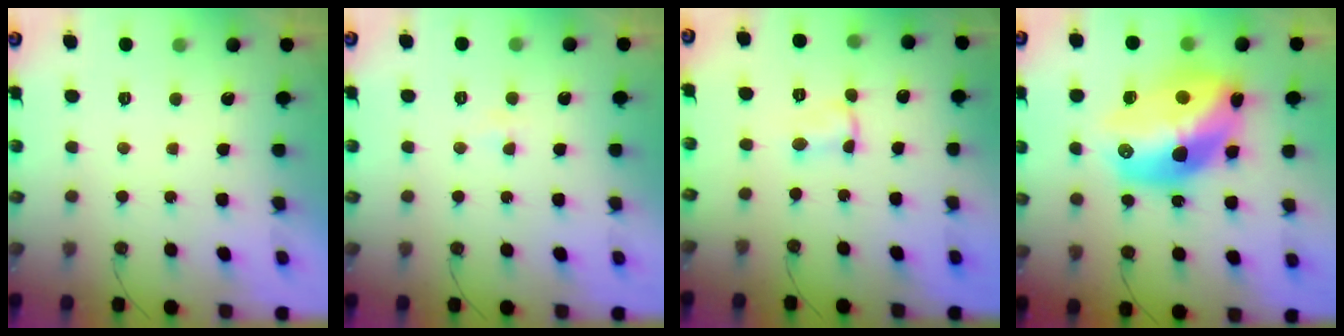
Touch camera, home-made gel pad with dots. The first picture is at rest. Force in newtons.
{"total": 2.3, "press": 2.3, "slide": 0.4}
{"total": 1.3, "press": 1.2, "slide": 0.4}
{"total": 22.0, "press": 21.5, "slide": 5.0}